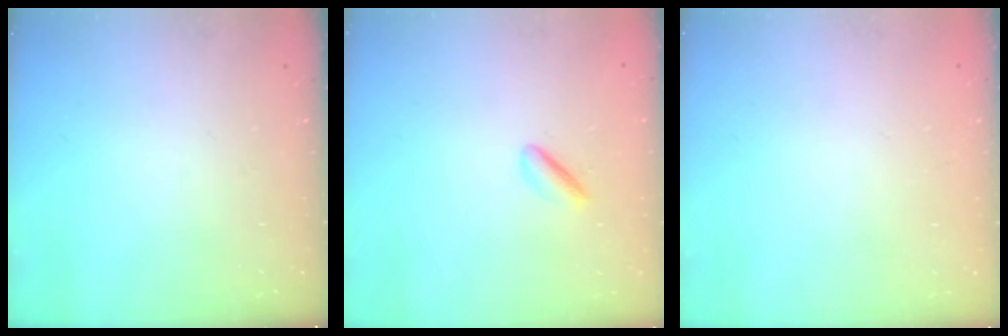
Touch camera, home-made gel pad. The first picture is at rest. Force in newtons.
{"total": 2.0, "press": 1.9, "slide": 0.6}
{"total": 2.2, "press": 2.2, "slide": 0.1}